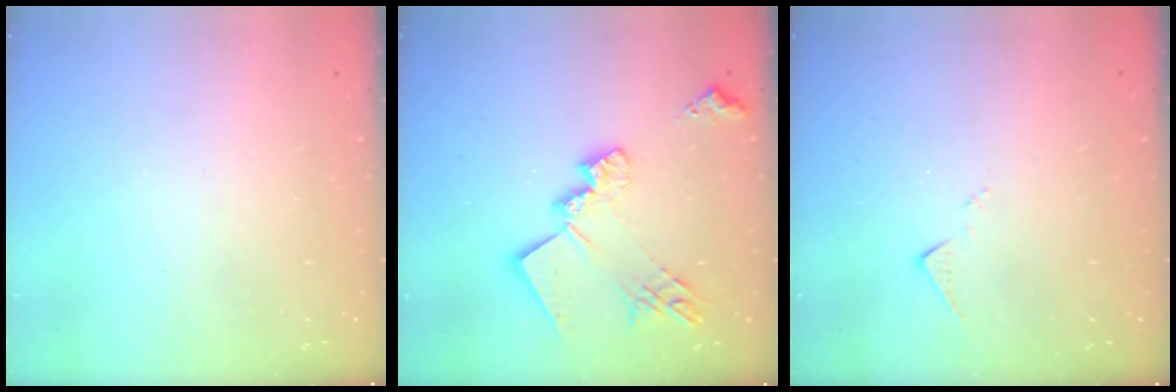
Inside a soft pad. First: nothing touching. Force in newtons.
{"total": 18.0, "press": 18.0, "slide": 1.2}
{"total": 6.6, "press": 6.6, "slide": 0.4}